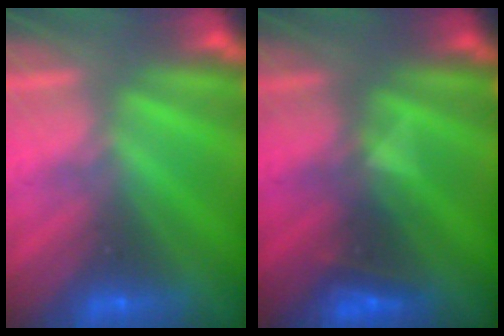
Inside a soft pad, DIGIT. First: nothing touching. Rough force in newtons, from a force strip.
{"total": 2.9}